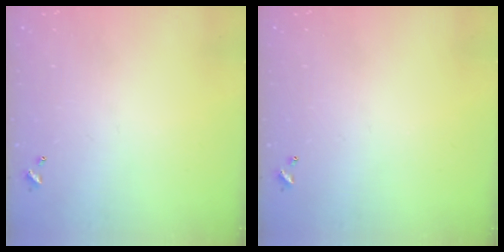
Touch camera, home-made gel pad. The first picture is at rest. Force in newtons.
{"total": 0.0}